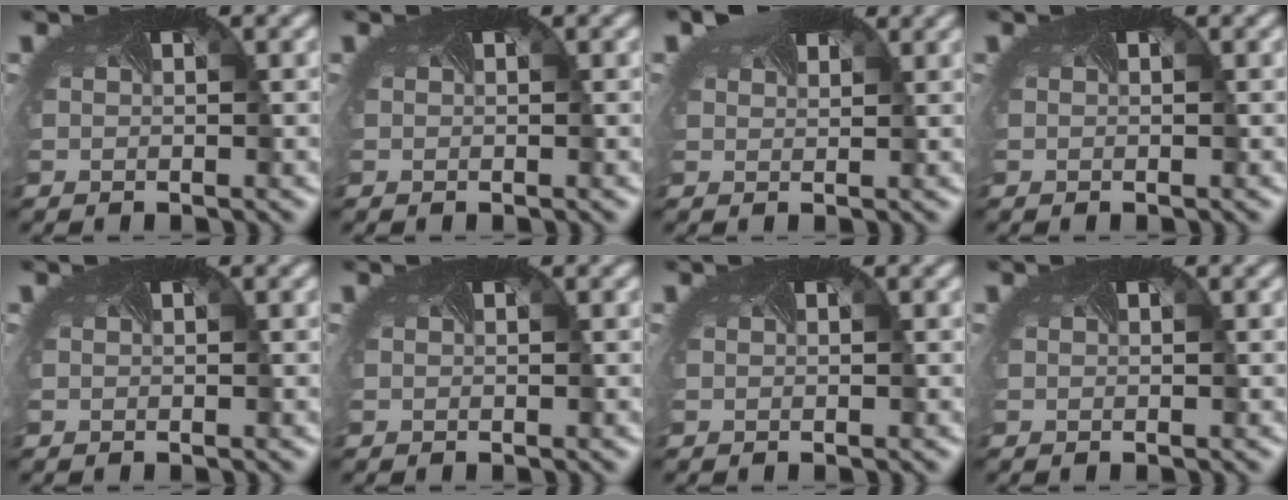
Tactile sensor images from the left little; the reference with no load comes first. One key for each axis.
{"total": 0.0}
{"total": 3.2, "fx": 2.5, "fy": 1.4, "fz": 1.4, "tx": -0.027, "ty": 0.008, "tz": 0.038}
{"total": 0.0}
{"total": 0.0}
{"total": 0.0}
{"total": 0.0}
{"total": 0.0}